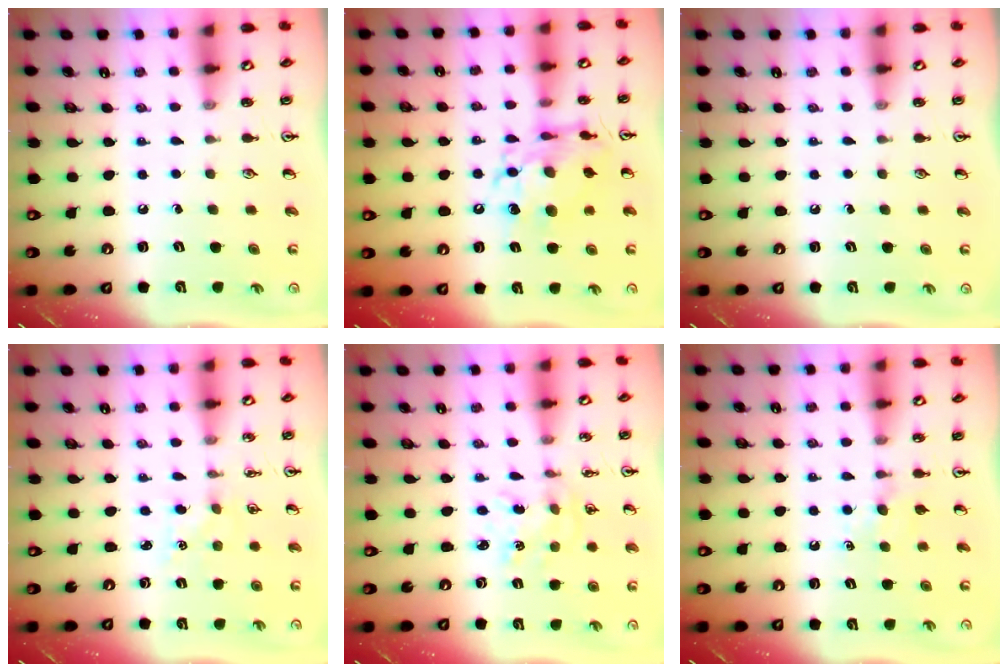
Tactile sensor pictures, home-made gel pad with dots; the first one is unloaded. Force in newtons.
{"total": 12.1, "press": 12.0, "slide": 1.3}
{"total": 0.0}
{"total": 2.1, "press": 2.1, "slide": 0.3}
{"total": 1.7, "press": 1.7, "slide": 0.1}
{"total": 4.1, "press": 4.0, "slide": 0.6}